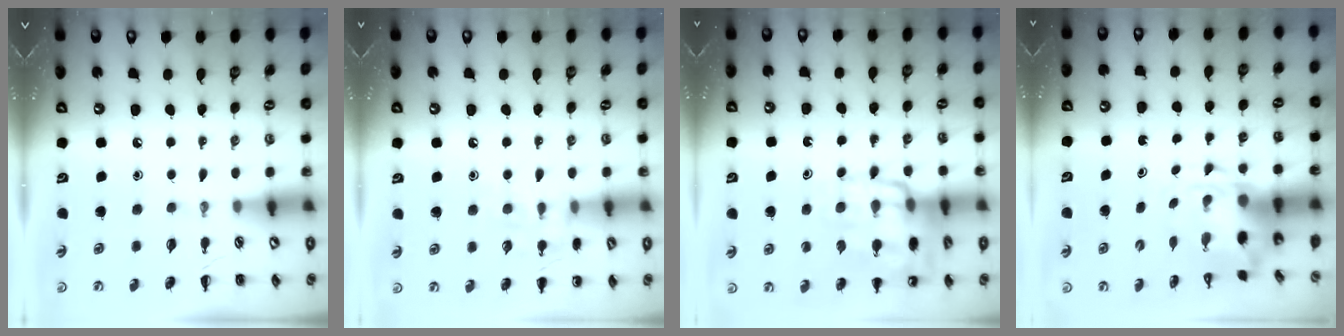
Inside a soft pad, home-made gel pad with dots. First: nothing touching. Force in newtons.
{"total": 8.5, "press": 8.4, "slide": 1.0}
{"total": 17.7, "press": 17.5, "slide": 2.2}
{"total": 3.7, "press": 3.6, "slide": 0.9}